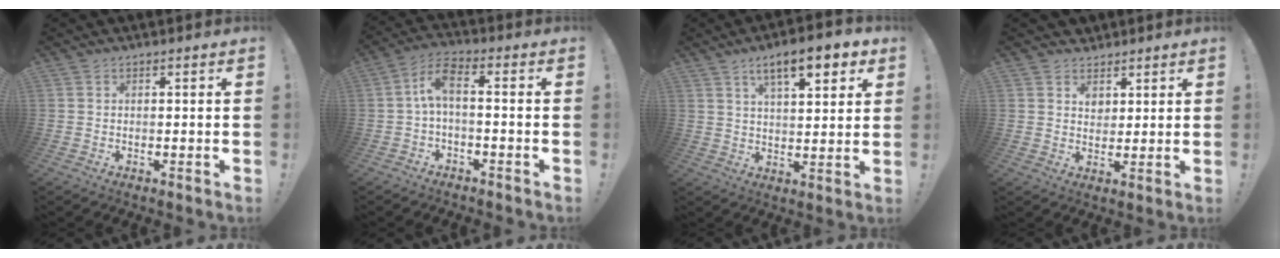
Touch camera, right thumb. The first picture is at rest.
{"total": 6.9, "force": [-0.3, 2.3, 6.4], "torque": [-0.131, 0.002, -0.006]}
{"total": 11.3, "force": [6.1, 3.4, 8.8], "torque": [-0.135, -0.022, 0.099]}
{"total": 5.2, "force": [2.5, 4.5, 0.8], "torque": [-0.003, -0.019, 0.047]}